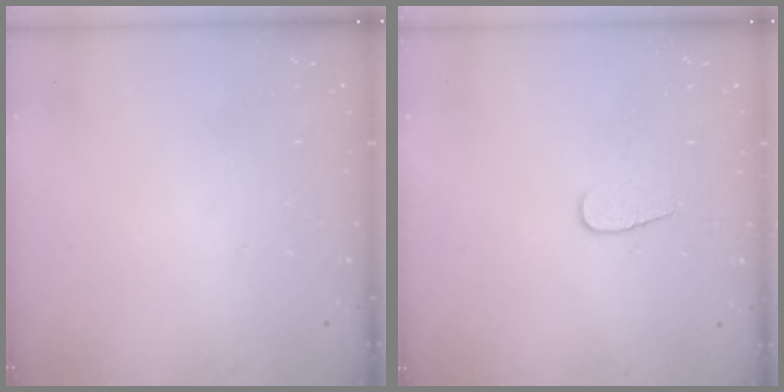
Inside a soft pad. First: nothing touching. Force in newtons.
{"total": 5.0, "press": 5.0, "slide": 0.5}